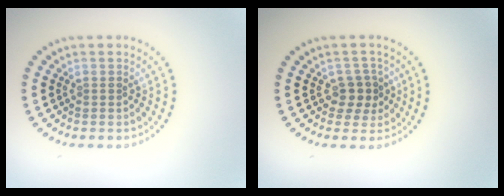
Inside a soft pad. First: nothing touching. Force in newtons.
{"total": 2.0, "press": 1.8, "slide": 0.9}